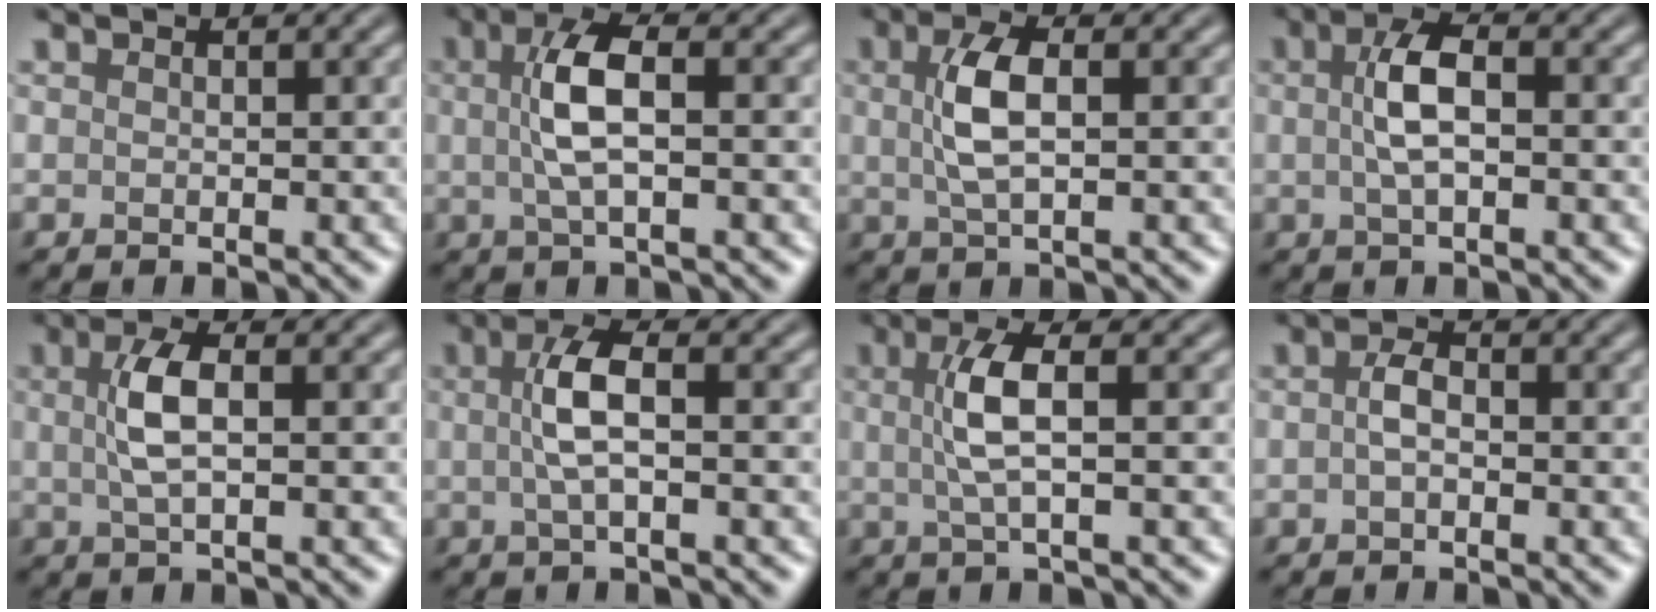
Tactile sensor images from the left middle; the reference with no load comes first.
{"total": 4.5, "force": [0.4, 1.4, 4.2], "torque": [-0.091, 0.012, 0.006]}
{"total": 4.0, "force": [0.6, 1.5, 3.6], "torque": [-0.084, 0.008, 0.010]}
{"total": 3.8, "force": [0.2, 1.6, 3.5], "torque": [-0.076, 0.008, 0.001]}
{"total": 3.6, "force": [0.5, 1.2, 3.3], "torque": [-0.076, 0.007, 0.008]}
{"total": 3.8, "force": [0.2, 1.1, 3.7], "torque": [-0.079, 0.010, 0.003]}
{"total": 3.7, "force": [0.5, 0.8, 3.6], "torque": [-0.079, 0.007, 0.008]}
{"total": 1.9, "force": [-0.3, 1.0, 1.5], "torque": [-0.035, 0.007, -0.010]}